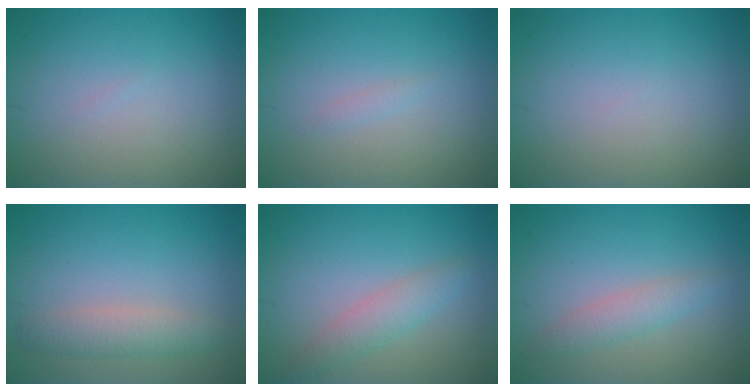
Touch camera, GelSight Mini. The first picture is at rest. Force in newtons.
{"total": 0.6, "press": 0.6, "slide": 0.0}
{"total": 0.0}
{"total": 2.5, "press": 2.5, "slide": 0.1}
{"total": 2.3, "press": 2.3, "slide": 0.0}
{"total": 2.1, "press": 2.1, "slide": 0.1}